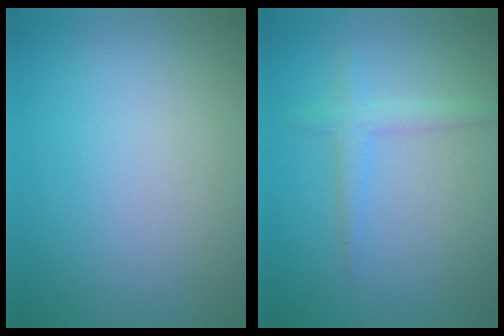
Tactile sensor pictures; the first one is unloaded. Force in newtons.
{"total": 1.8, "press": 1.8, "slide": 0.2}